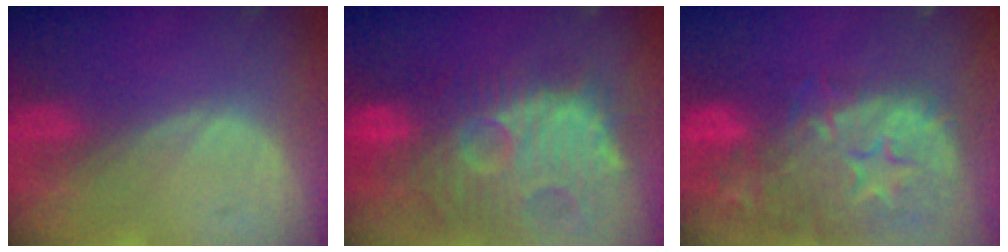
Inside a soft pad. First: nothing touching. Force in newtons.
{"total": 13.7, "press": 12.3, "slide": 5.9}
{"total": 15.1, "press": 12.1, "slide": 9.0}